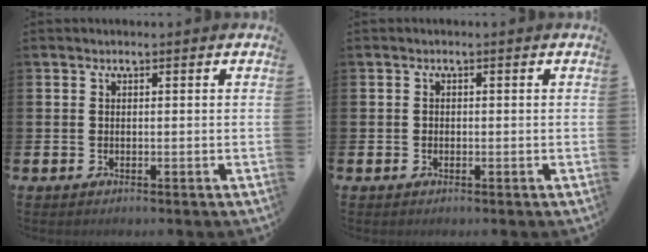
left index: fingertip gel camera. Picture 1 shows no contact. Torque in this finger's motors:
{"motor_torque": [-0.09, 0.00, -0.02, -0.01]}